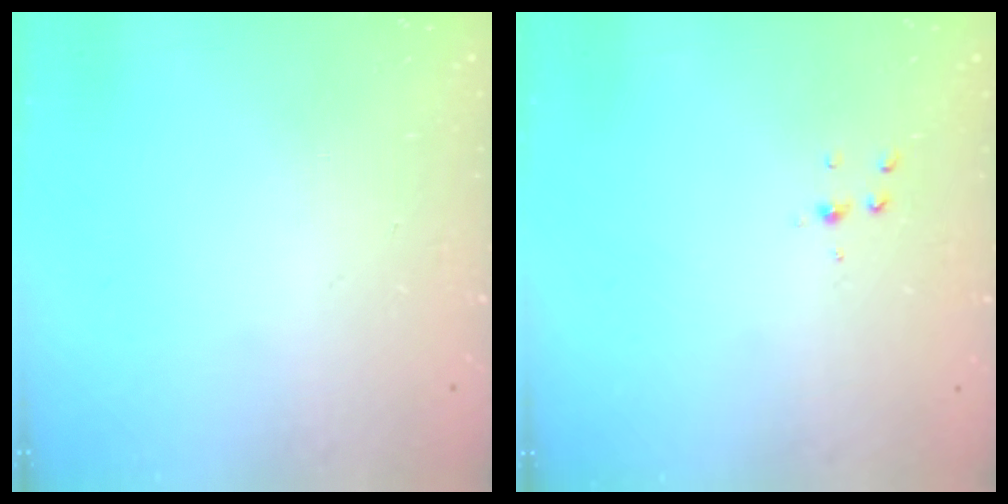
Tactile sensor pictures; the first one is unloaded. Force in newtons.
{"total": 3.9, "press": 3.9, "slide": 0.4}